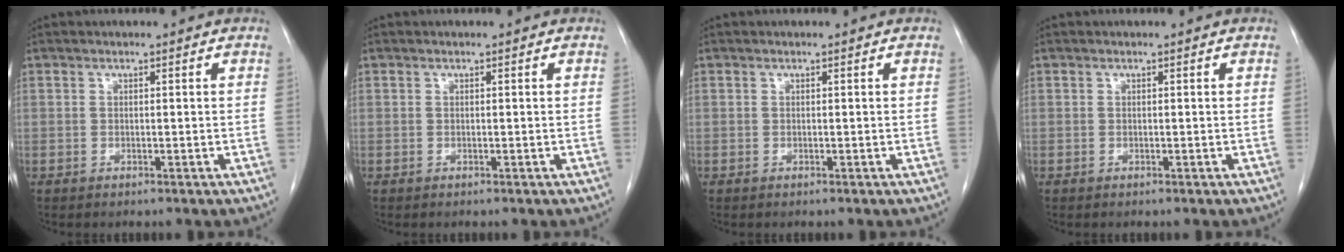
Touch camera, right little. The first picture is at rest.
{"total": 0.0}
{"total": 0.0}
{"total": 0.0}